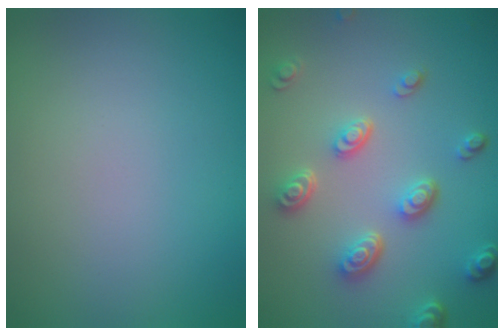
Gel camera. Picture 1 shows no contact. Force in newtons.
{"total": 4.7, "press": 3.6, "slide": 3.0}